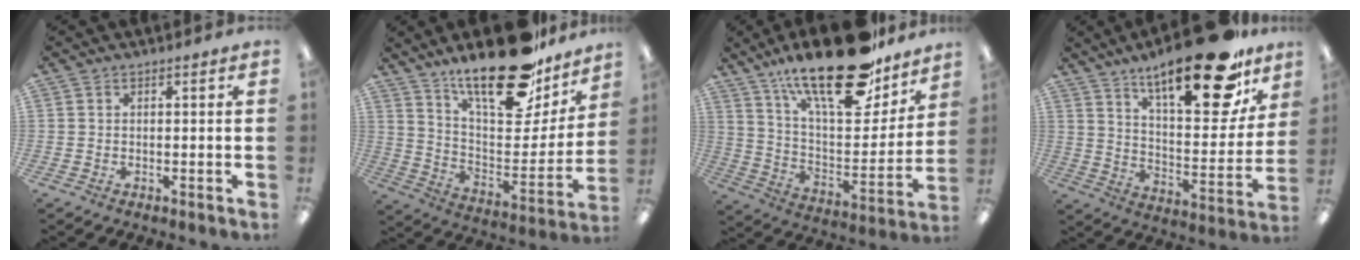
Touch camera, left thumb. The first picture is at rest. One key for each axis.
{"total": 24.9, "fx": 19.0, "fy": 9.0, "fz": 13.4, "tx": -0.192, "ty": -0.131, "tz": 0.323}
{"total": 26.6, "fx": 18.6, "fy": 9.9, "fz": 16.2, "tx": -0.252, "ty": -0.111, "tz": 0.314}
{"total": 24.1, "fx": 16.7, "fy": 7.7, "fz": 15.5, "tx": -0.220, "ty": -0.112, "tz": 0.269}